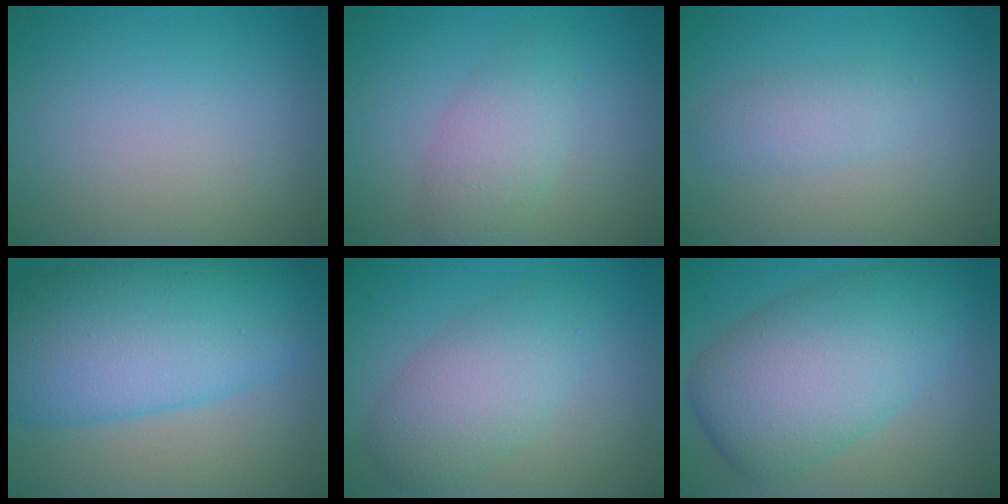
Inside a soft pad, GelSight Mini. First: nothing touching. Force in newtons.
{"total": 3.3, "press": 3.3, "slide": 0.1}
{"total": 2.1, "press": 2.1, "slide": 0.1}
{"total": 12.3, "press": 12.3, "slide": 0.1}
{"total": 4.8, "press": 4.8, "slide": 0.1}
{"total": 9.6, "press": 9.6, "slide": 0.2}